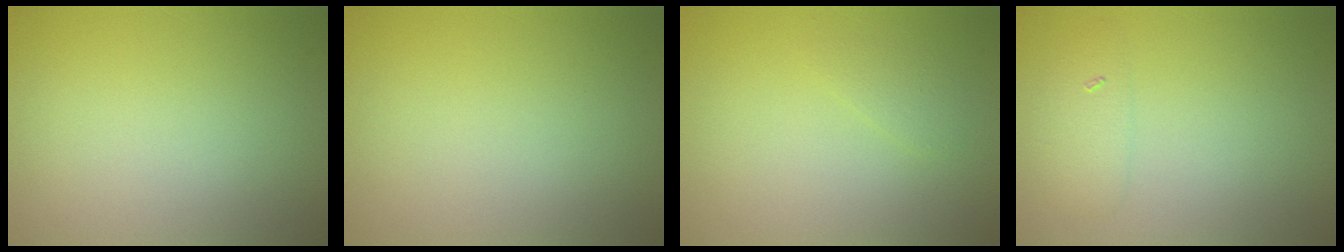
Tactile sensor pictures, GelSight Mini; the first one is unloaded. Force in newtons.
{"total": 0.0}
{"total": 0.9, "press": 0.9, "slide": 0.1}
{"total": 1.8, "press": 1.8, "slide": 0.1}